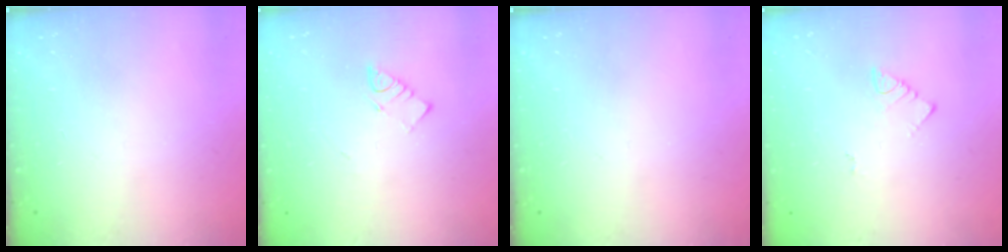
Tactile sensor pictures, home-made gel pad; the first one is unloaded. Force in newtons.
{"total": 3.9, "press": 3.9, "slide": 0.5}
{"total": 0.0}
{"total": 3.1, "press": 3.1, "slide": 0.5}